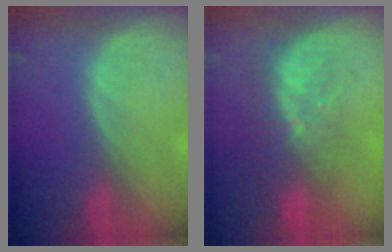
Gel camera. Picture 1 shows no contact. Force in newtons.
{"total": 8.4, "press": 7.8, "slide": 3.0}